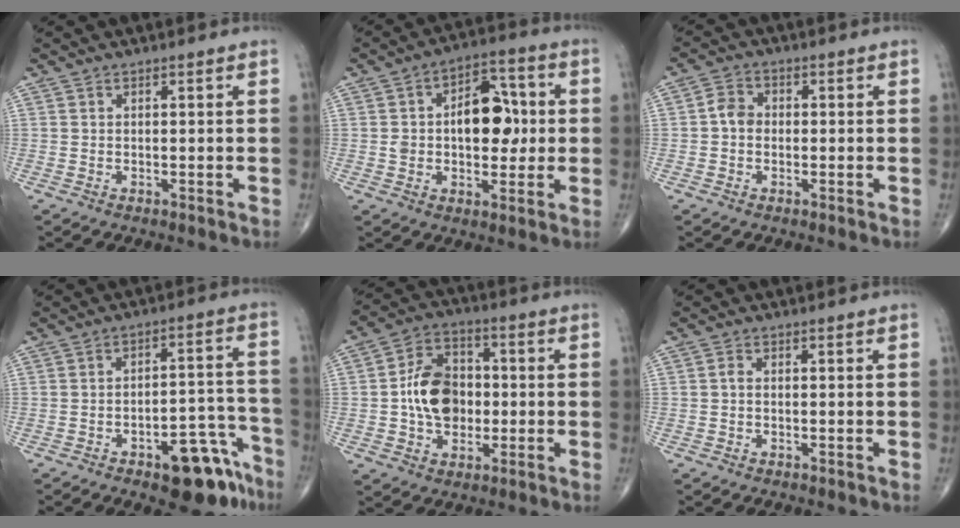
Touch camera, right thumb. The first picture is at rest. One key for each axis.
{"total": 13.2, "fx": 0.8, "fy": 8.1, "fz": 10.4, "tx": -0.113, "ty": 0.022, "tz": 0.013}
{"total": 3.6, "fx": -0.4, "fy": 2.9, "fz": 2.0, "tx": -0.028, "ty": 0.014, "tz": -0.015}
{"total": 12.9, "fx": -7.9, "fy": 5.2, "fz": 8.8, "tx": -0.079, "ty": 0.070, "tz": -0.101}
{"total": 12.3, "fx": -0.7, "fy": 9.0, "fz": 8.4, "tx": -0.115, "ty": 0.024, "tz": -0.018}
{"total": 1.0, "fx": -0.2, "fy": 0.7, "fz": 0.7, "tx": -0.010, "ty": 0.002, "tz": -0.007}